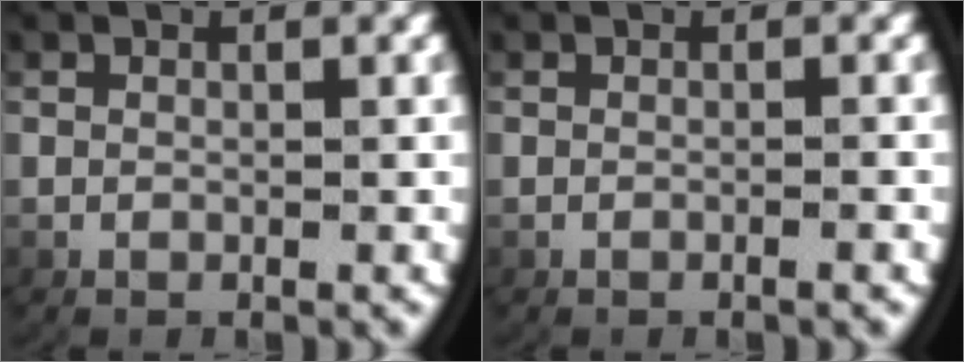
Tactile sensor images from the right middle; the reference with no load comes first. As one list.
[{"total": 0.6, "force": [-0.5, -0.2, 0.2], "torque": [-0.004, 0.007, -0.011]}]